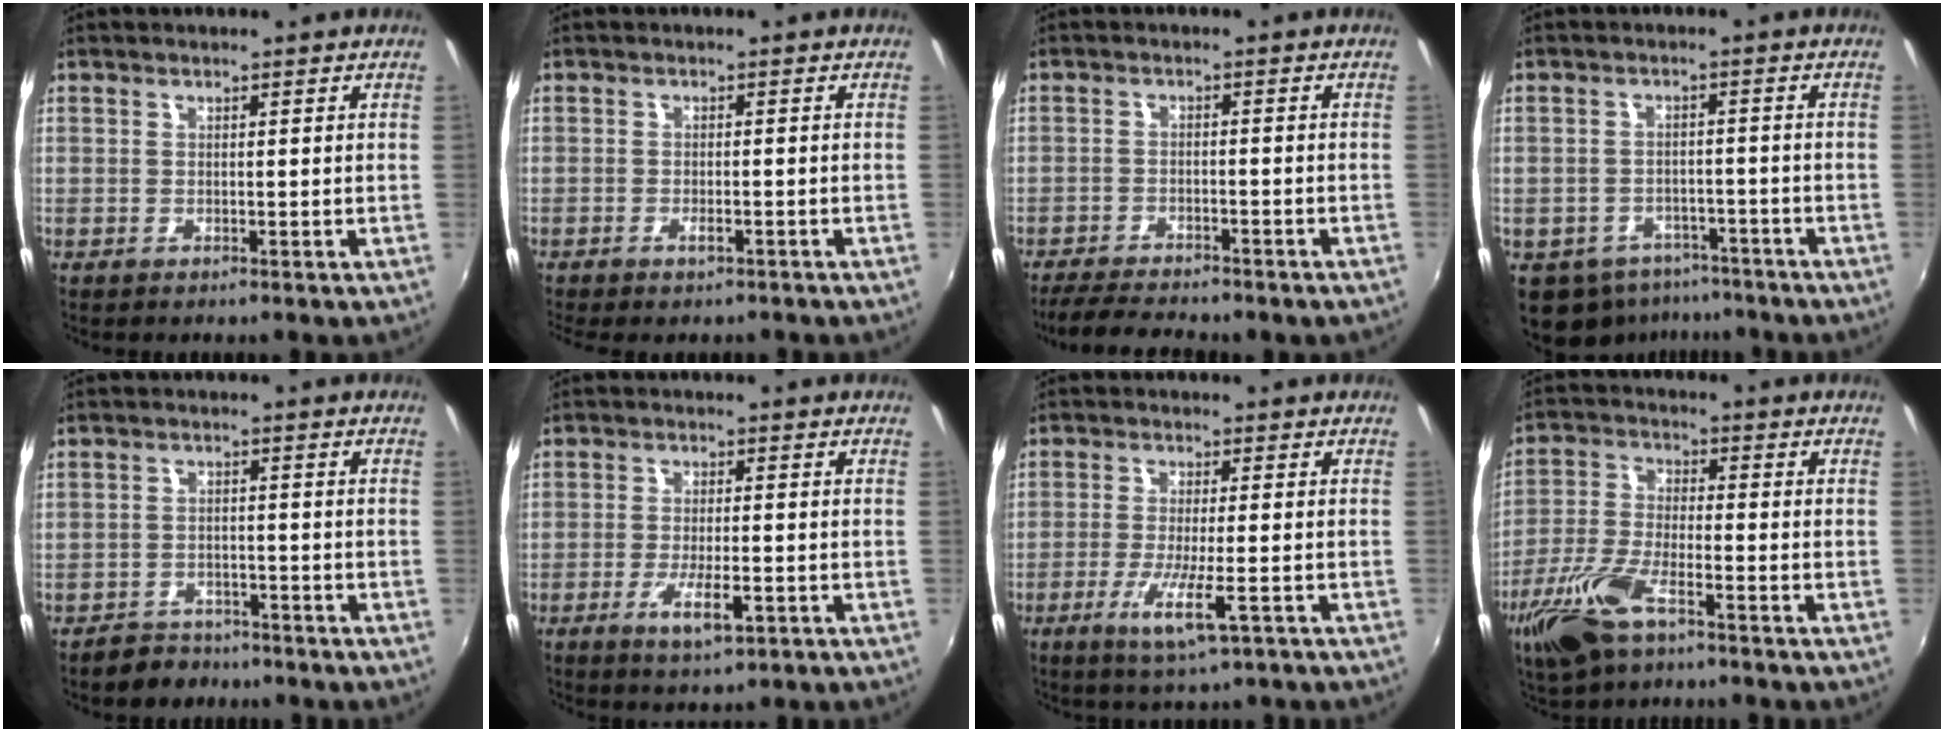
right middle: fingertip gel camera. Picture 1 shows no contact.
{"total": 2.1, "force": [-1.5, 0.8, 1.1], "torque": [-0.027, -0.003, -0.027]}
{"total": 9.7, "force": [-8.4, 2.5, 4.1], "torque": [-0.103, -0.021, -0.129]}
{"total": 10.1, "force": [-6.8, 6.8, 3.2], "torque": [-0.086, 0.000, -0.083]}
{"total": 5.0, "force": [-4.2, 2.7, 0.5], "torque": [-0.023, 0.009, -0.065]}
{"total": 5.8, "force": [-2.8, 1.5, 4.9], "torque": [-0.102, -0.014, -0.047]}
{"total": 7.0, "force": [-3.8, 0.9, 5.8], "torque": [-0.121, -0.019, -0.067]}
{"total": 11.6, "force": [-7.1, 3.9, 8.3], "torque": [-0.188, -0.017, -0.142]}